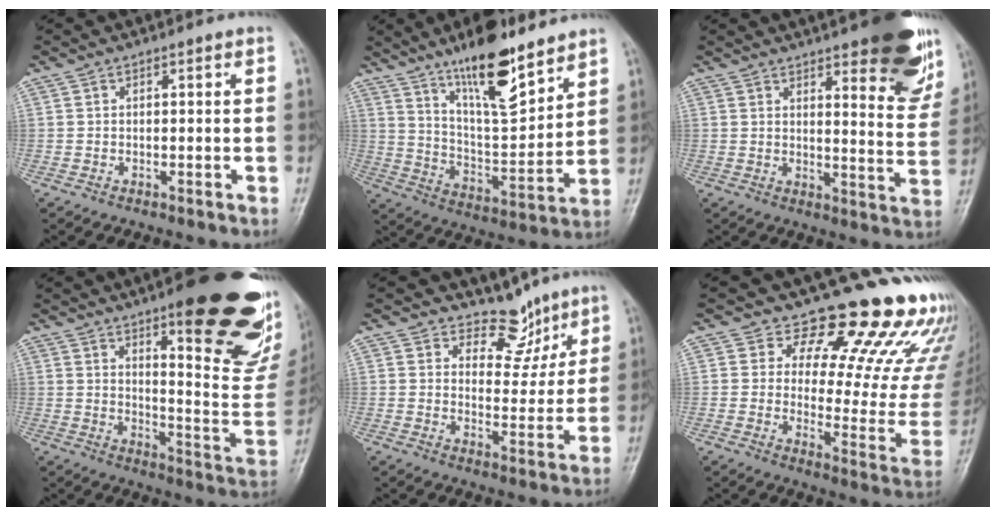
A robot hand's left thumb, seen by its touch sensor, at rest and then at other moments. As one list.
[{"total": 16.5, "force": [11.6, 4.6, 10.8], "torque": [-0.154, -0.073, 0.207]}, {"total": 19.7, "force": [12.8, 5.9, 13.8], "torque": [-0.140, -0.066, 0.154]}, {"total": 26.5, "force": [15.1, 6.8, 20.7], "torque": [-0.218, -0.080, 0.211]}, {"total": 7.2, "force": [5.9, 3.9, 1.1], "torque": [0.021, -0.046, 0.095]}, {"total": 21.4, "force": [17.2, 7.7, 10.1], "torque": [-0.078, -0.132, 0.204]}]